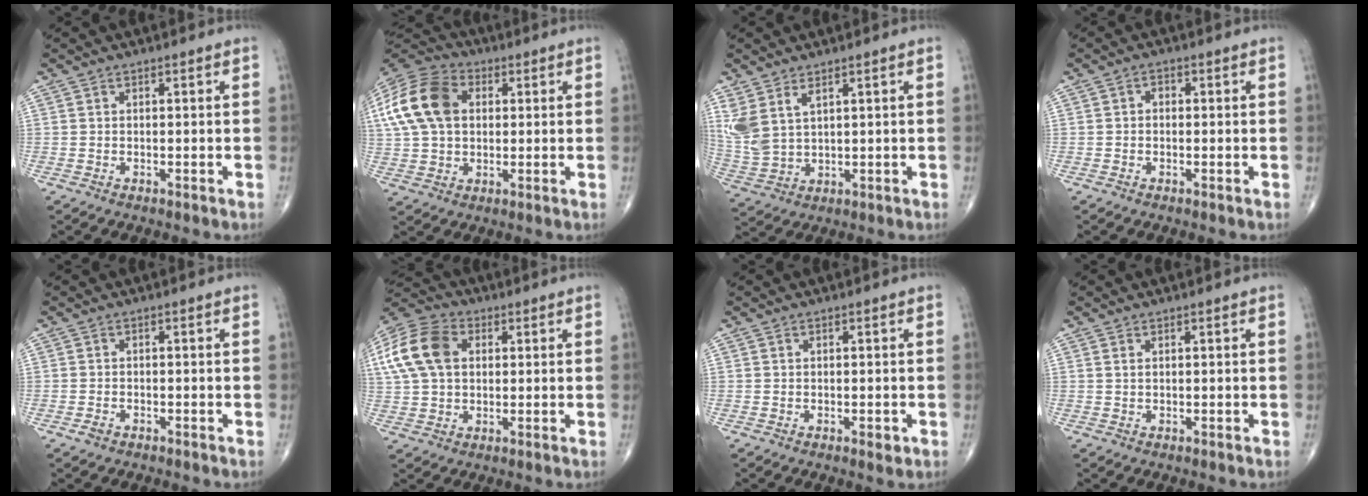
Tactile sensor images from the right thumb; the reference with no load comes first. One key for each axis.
{"total": 18.0, "fx": 4.0, "fy": 12.6, "fz": 12.2, "tx": -0.254, "ty": 0.018, "tz": 0.066}
{"total": 8.1, "fx": 3.9, "fy": 4.3, "fz": 5.6, "tx": -0.129, "ty": -0.012, "tz": 0.095}
{"total": 1.5, "fx": 0.0, "fy": 1.2, "fz": 0.9, "tx": -0.006, "ty": 0.008, "tz": -0.005}
{"total": 1.2, "fx": -0.8, "fy": 0.7, "fz": 0.6, "tx": -0.015, "ty": 0.004, "tz": -0.015}
{"total": 15.4, "fx": 3.5, "fy": 10.7, "fz": 10.5, "tx": -0.221, "ty": 0.014, "tz": 0.058}
{"total": 1.2, "fx": -0.4, "fy": 0.5, "fz": 1.0, "tx": -0.011, "ty": -0.002, "tz": -0.004}
{"total": 0.7, "fx": 0.4, "fy": 0.3, "fz": 0.5, "tx": -0.012, "ty": 0.005, "tz": 0.009}